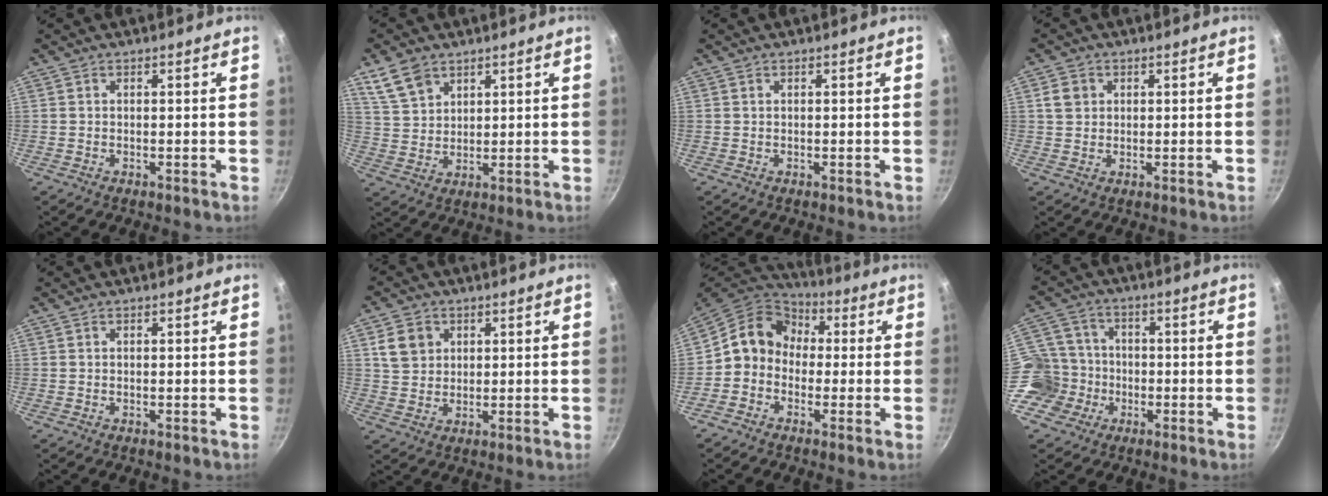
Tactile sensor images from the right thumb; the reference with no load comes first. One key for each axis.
{"total": 7.1, "fx": 4.3, "fy": 5.0, "fz": 2.6, "tx": -0.030, "ty": -0.006, "tz": 0.095}
{"total": 0.0}
{"total": 3.4, "fx": 0.9, "fy": 3.0, "fz": 1.3, "tx": -0.008, "ty": 0.005, "tz": 0.014}
{"total": 0.0}
{"total": 7.6, "fx": 2.6, "fy": 6.4, "fz": 3.1, "tx": -0.027, "ty": 0.000, "tz": 0.051}
{"total": 11.3, "fx": -0.1, "fy": 9.6, "fz": 5.9, "tx": -0.074, "ty": 0.039, "tz": -0.029}
{"total": 10.5, "fx": -3.6, "fy": 9.4, "fz": 2.7, "tx": -0.024, "ty": 0.040, "tz": -0.077}